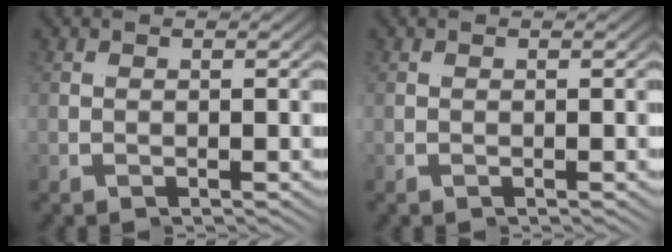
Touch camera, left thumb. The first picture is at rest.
{"total": 0.0}